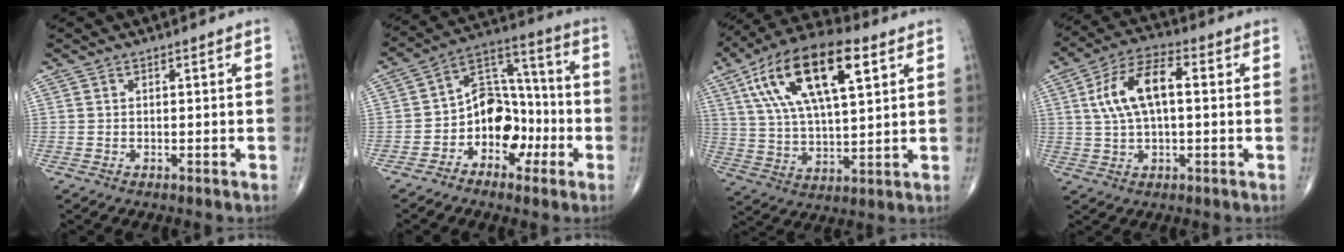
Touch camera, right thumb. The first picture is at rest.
{"total": 11.9, "force": [-4.0, 8.5, 7.3], "torque": [-0.073, 0.055, -0.076]}
{"total": 20.6, "force": [8.3, 8.4, 16.9], "torque": [-0.302, -0.002, 0.146]}
{"total": 11.6, "force": [1.9, 5.4, 10.0], "torque": [-0.192, 0.025, 0.030]}